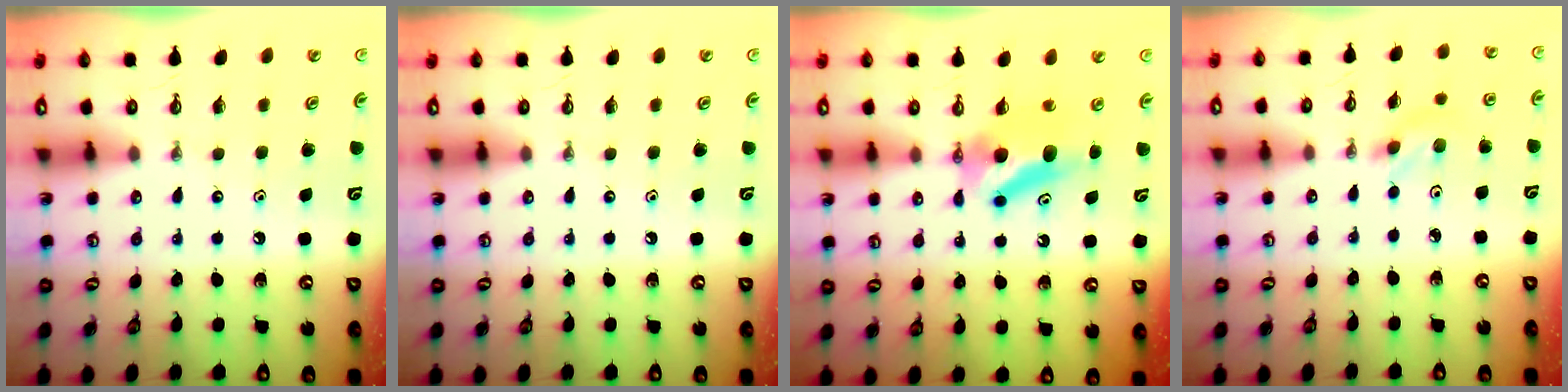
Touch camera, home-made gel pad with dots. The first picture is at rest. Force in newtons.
{"total": 0.0}
{"total": 9.6, "press": 5.7, "slide": 7.7}
{"total": 3.2, "press": 2.9, "slide": 1.4}